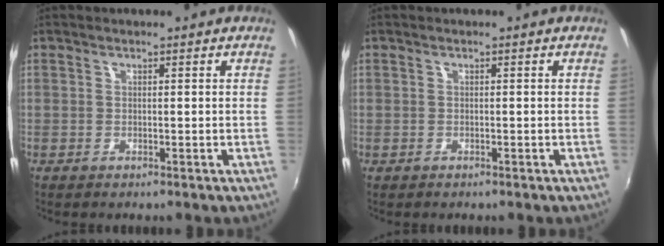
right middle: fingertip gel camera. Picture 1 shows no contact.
{"total": 0.0}